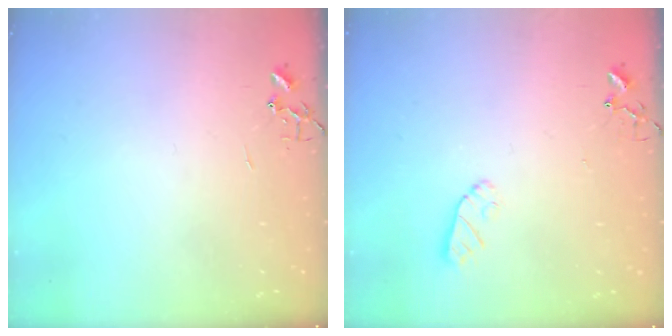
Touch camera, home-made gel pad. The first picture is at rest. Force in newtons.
{"total": 6.0, "press": 6.0, "slide": 0.3}